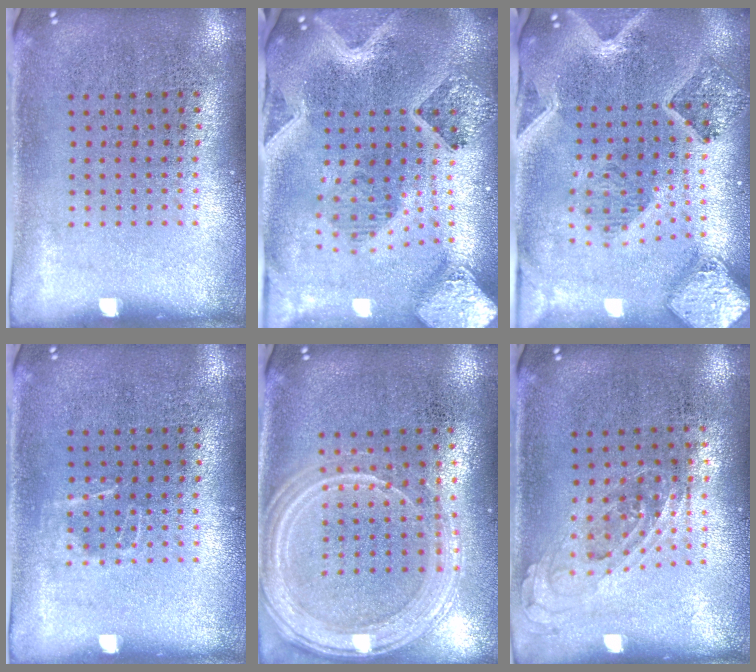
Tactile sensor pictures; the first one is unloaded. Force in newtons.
{"total": 4.1, "press": 3.2, "slide": 2.6}
{"total": 2.3, "press": 2.1, "slide": 1.0}
{"total": 0.9, "press": 0.8, "slide": 0.2}
{"total": 1.5, "press": 1.4, "slide": 0.3}
{"total": 0.8, "press": 0.7, "slide": 0.3}